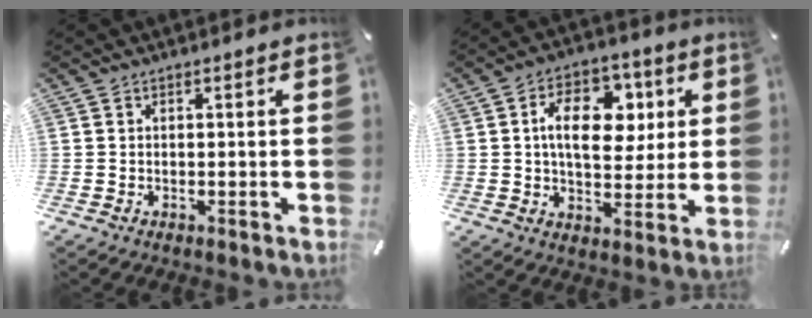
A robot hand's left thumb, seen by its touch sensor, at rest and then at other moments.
{"total": 14.2, "force": [3.5, 9.2, 10.2], "torque": [-0.152, 0.006, 0.060]}